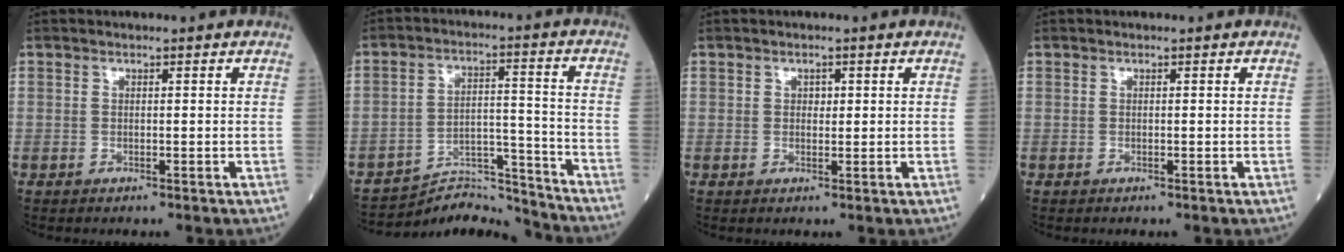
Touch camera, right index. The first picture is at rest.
{"total": 9.7, "force": [-9.6, 1.0, -0.6], "torque": [0.011, 0.043, -0.157]}
{"total": 1.1, "force": [0.4, 0.7, 0.7], "torque": [-0.009, 0.000, 0.008]}
{"total": 0.0}